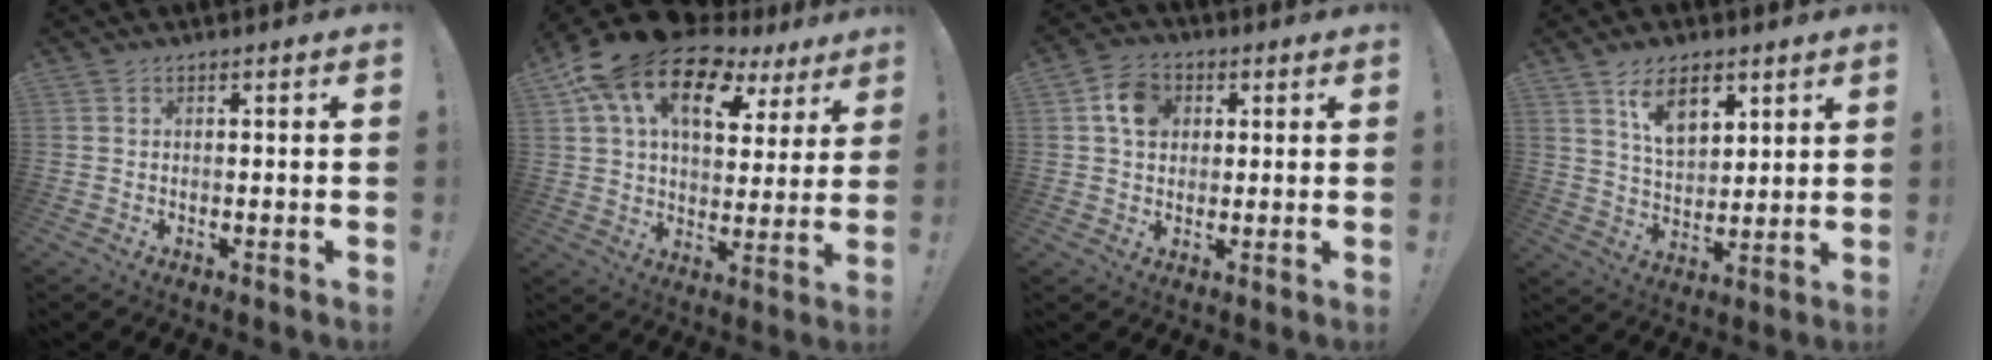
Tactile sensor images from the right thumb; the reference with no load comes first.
{"total": 19.0, "force": [11.2, 9.6, 12.0], "torque": [-0.199, -0.064, 0.196]}
{"total": 8.3, "force": [2.3, 6.6, 4.5], "torque": [-0.068, 0.009, 0.046]}
{"total": 10.7, "force": [6.5, 5.8, 6.2], "torque": [-0.094, -0.028, 0.120]}